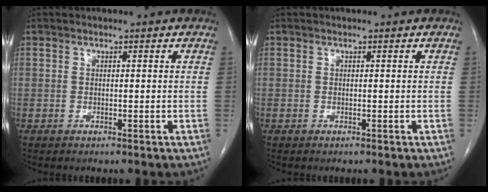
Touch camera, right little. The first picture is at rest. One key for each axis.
{"total": 0.0}